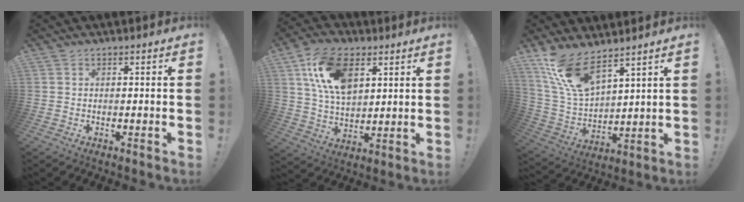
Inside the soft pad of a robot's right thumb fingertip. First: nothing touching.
{"total": 16.8, "force": [7.1, 10.2, 11.3], "torque": [-0.213, -0.012, 0.134]}
{"total": 14.0, "force": [10.3, 5.0, 8.0], "torque": [-0.181, -0.064, 0.194]}